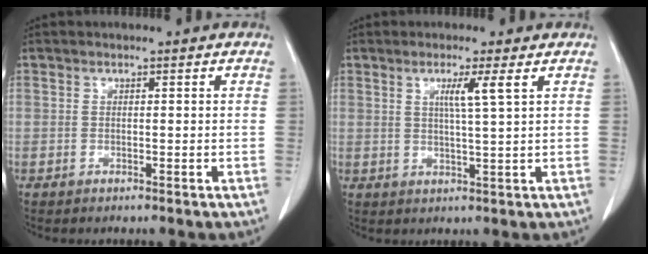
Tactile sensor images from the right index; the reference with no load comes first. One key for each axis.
{"total": 3.8, "fx": 1.6, "fy": -0.8, "fz": 3.4, "tx": -0.062, "ty": -0.005, "tz": 0.028}